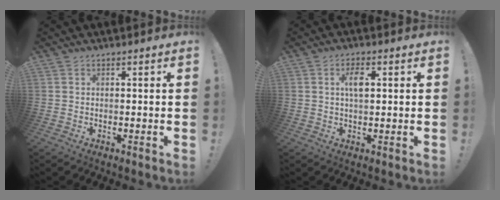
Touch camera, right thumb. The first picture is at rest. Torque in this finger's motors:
{"motor_torque": [0.64, 0.56, 0.43, -0.05, 0.00]}